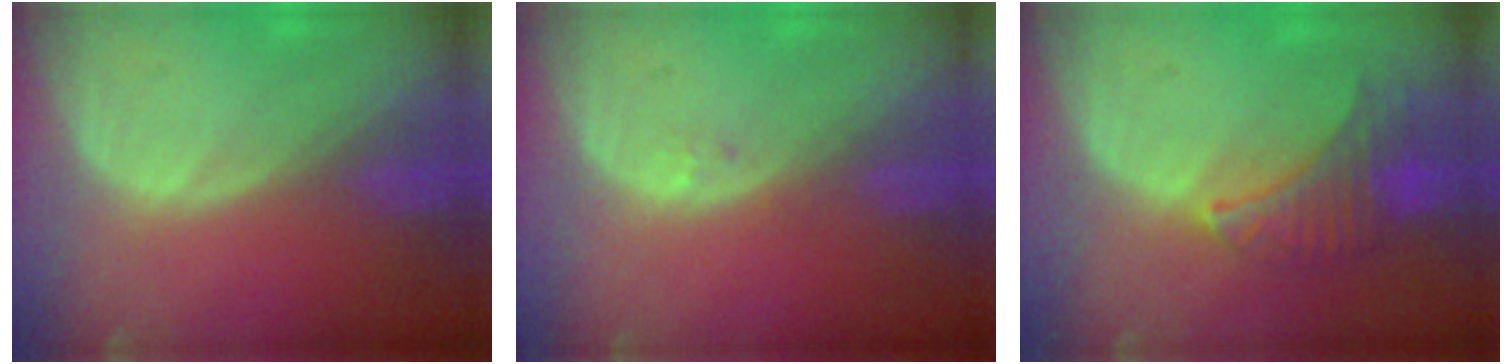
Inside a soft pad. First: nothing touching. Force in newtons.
{"total": 0.6, "press": 0.6, "slide": 0.1}
{"total": 6.8, "press": 6.7, "slide": 0.9}